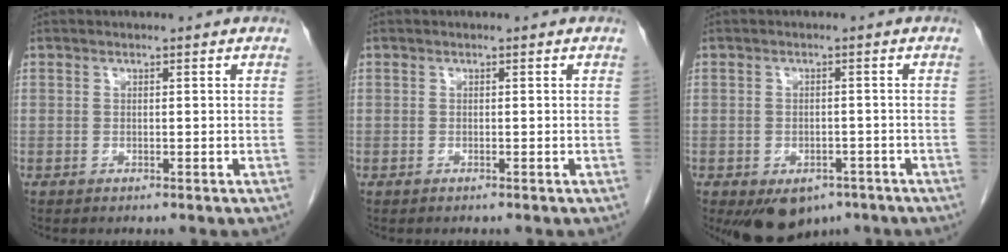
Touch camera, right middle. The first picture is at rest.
{"total": 0.0}
{"total": 7.6, "force": [-5.0, 4.6, 3.4], "torque": [-0.046, 0.000, -0.067]}